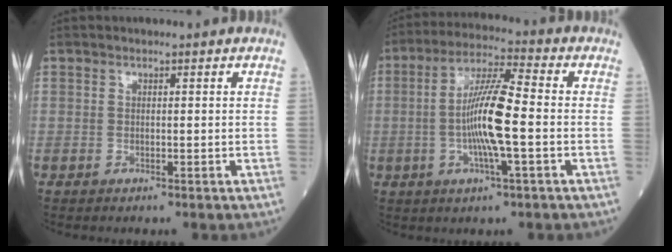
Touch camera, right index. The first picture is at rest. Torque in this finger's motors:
{"motor_torque": [0.52, 0.09, 0.31, 0.21]}